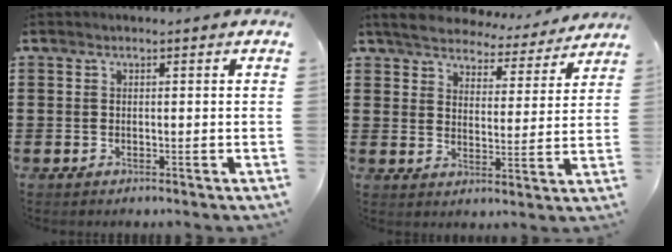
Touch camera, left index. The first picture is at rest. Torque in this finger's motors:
{"motor_torque": [2.14, 0.00, 0.43, 0.05]}